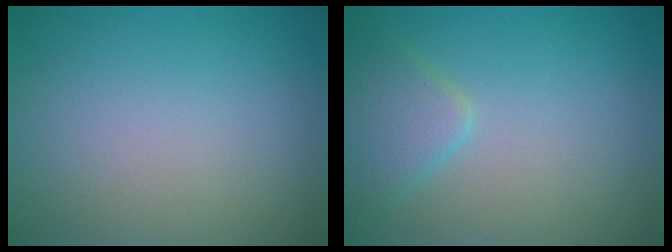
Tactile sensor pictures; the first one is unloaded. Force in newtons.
{"total": 2.9, "press": 2.9, "slide": 0.0}